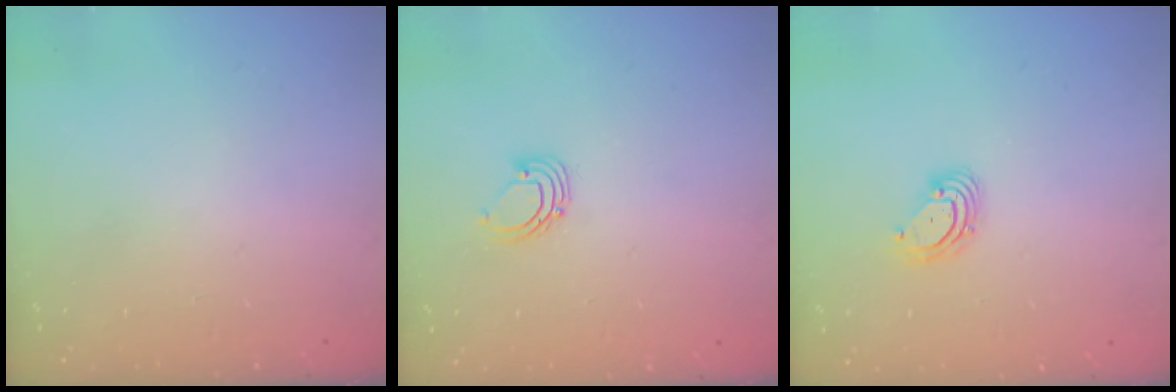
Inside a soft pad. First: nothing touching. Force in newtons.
{"total": 2.6, "press": 2.6, "slide": 0.2}
{"total": 3.7, "press": 3.7, "slide": 0.1}